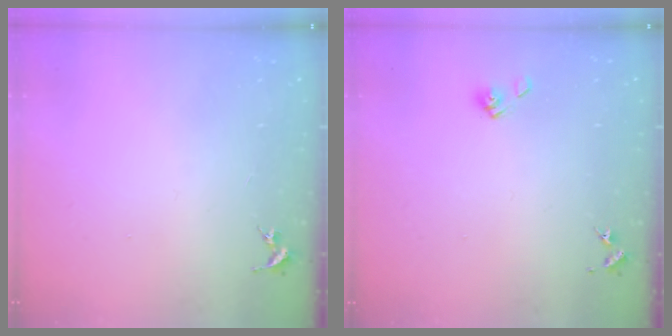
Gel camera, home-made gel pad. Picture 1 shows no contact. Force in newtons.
{"total": 5.4, "press": 4.9, "slide": 2.3}